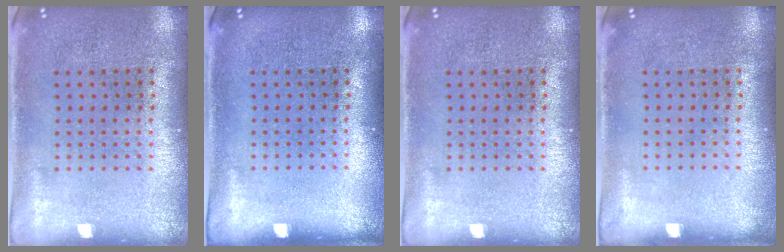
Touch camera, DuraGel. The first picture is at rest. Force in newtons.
{"total": 0.0}
{"total": 0.0}
{"total": 0.0}